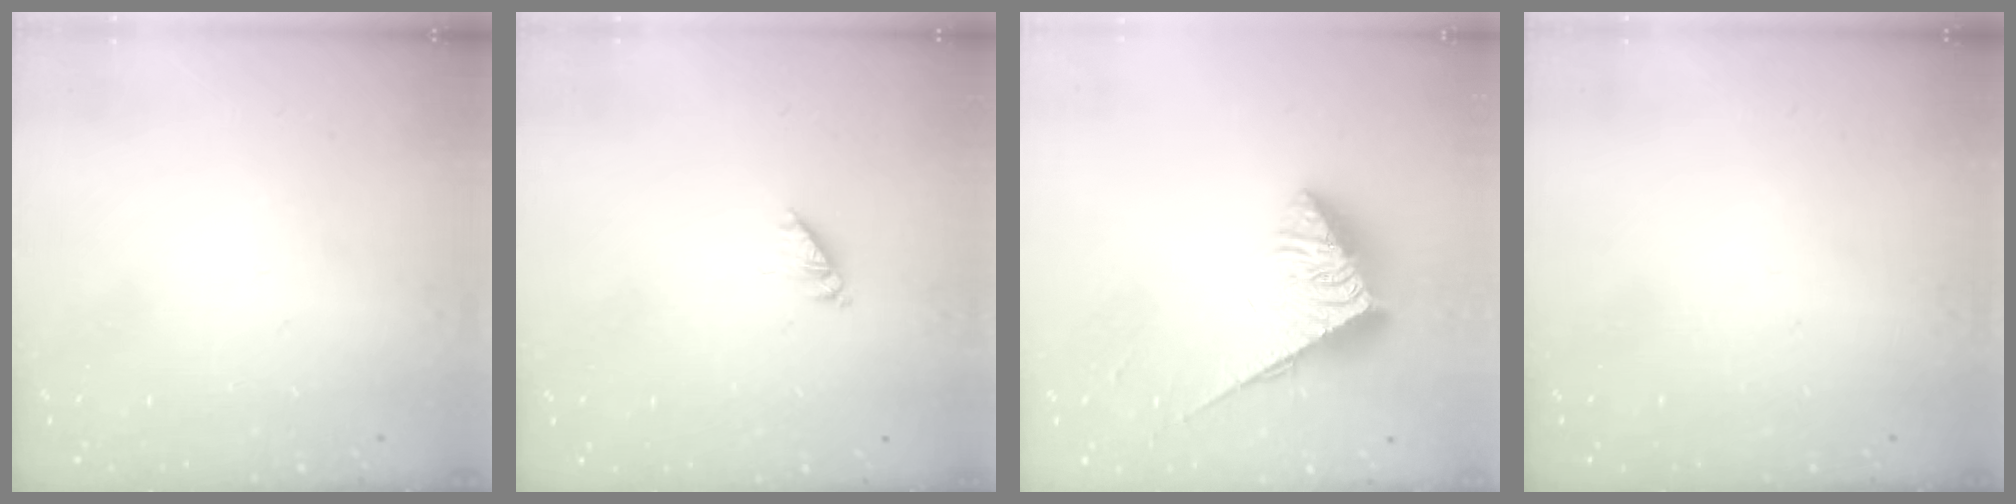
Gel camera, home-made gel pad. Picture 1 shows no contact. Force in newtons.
{"total": 2.7, "press": 2.7, "slide": 0.4}
{"total": 5.9, "press": 5.9, "slide": 0.2}
{"total": 0.0}